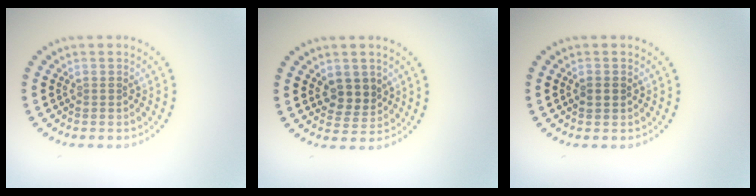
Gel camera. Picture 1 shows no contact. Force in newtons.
{"total": 2.7, "press": 2.5, "slide": 1.1}
{"total": 1.4, "press": 1.4, "slide": 0.2}